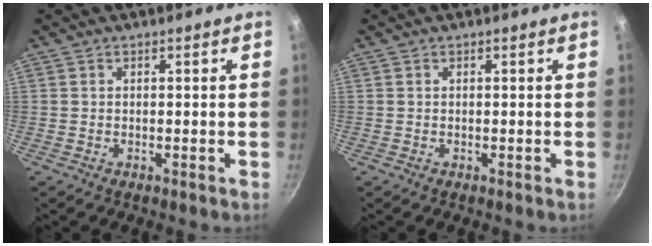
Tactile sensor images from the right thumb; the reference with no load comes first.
{"total": 0.0}